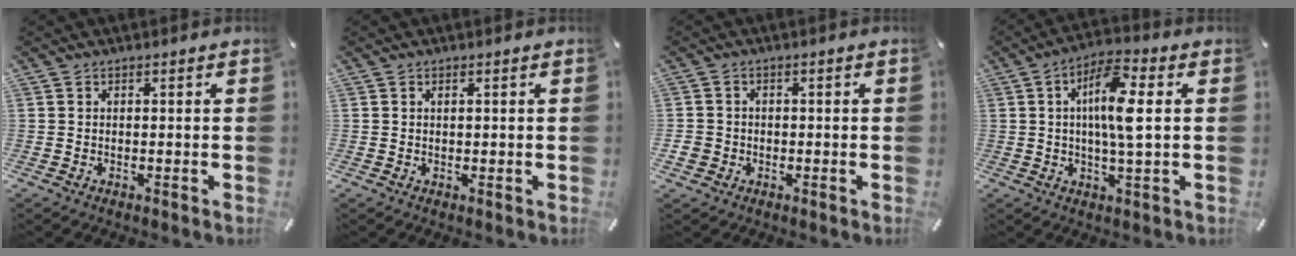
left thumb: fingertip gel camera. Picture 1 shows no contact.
{"total": 0.7, "force": [0.3, 0.2, 0.7], "torque": [-0.012, 0.001, 0.004]}
{"total": 3.2, "force": [-1.0, 2.9, 0.8], "torque": [-0.011, 0.005, -0.019]}
{"total": 10.9, "force": [1.7, 2.8, 10.4], "torque": [-0.206, 0.004, 0.023]}